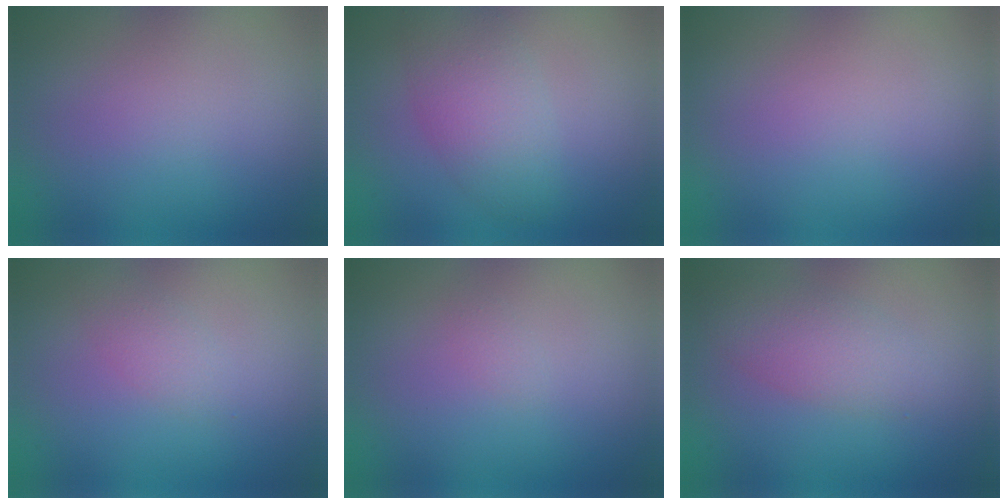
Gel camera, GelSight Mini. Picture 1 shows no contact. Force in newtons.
{"total": 4.0, "press": 4.0, "slide": 0.2}
{"total": 0.0}
{"total": 1.4, "press": 1.4, "slide": 0.0}
{"total": 0.6, "press": 0.6, "slide": 0.1}
{"total": 3.0, "press": 3.0, "slide": 0.1}